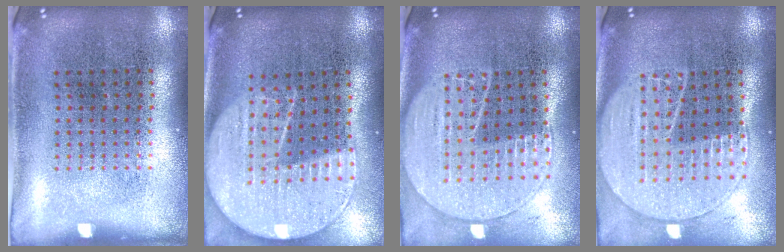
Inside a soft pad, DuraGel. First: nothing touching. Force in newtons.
{"total": 2.2, "press": 1.9, "slide": 1.0}
{"total": 1.9, "press": 1.8, "slide": 0.8}
{"total": 1.9, "press": 1.8, "slide": 0.8}